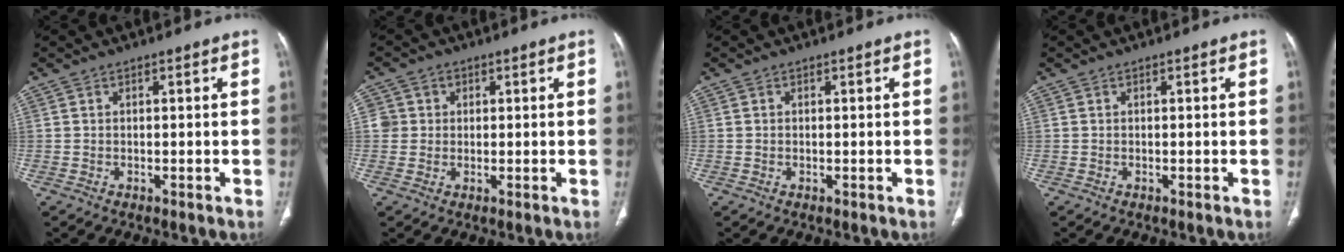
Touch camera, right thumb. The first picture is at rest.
{"total": 3.8, "force": [0.8, 3.7, 0.4], "torque": [0.019, 0.003, 0.011]}
{"total": 0.0}
{"total": 0.0}